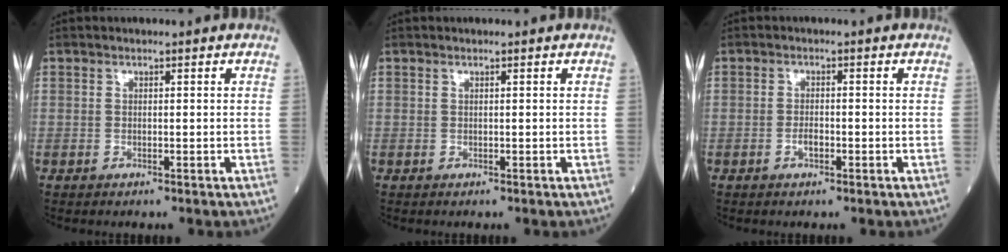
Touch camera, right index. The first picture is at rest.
{"total": 0.0}
{"total": 1.8, "force": [-0.7, 0.7, 1.4], "torque": [-0.024, 0.004, -0.012]}